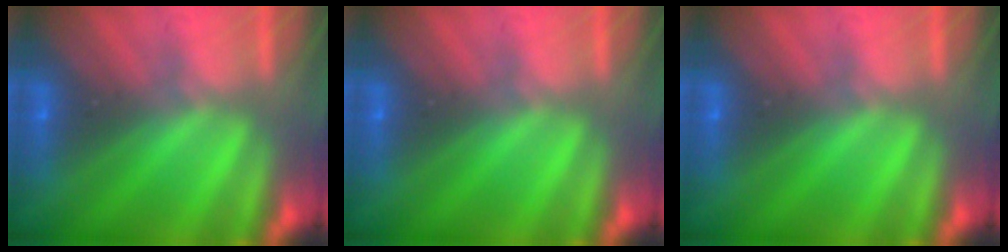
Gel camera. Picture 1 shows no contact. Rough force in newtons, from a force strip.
{"total": 0.0}
{"total": 0.0}